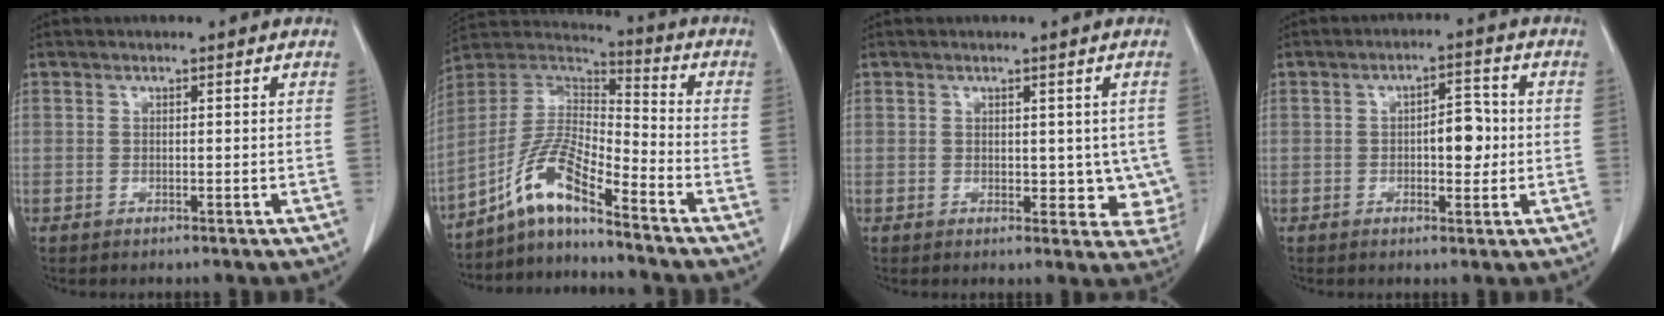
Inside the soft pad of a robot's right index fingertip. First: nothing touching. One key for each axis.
{"total": 10.5, "fx": -7.6, "fy": 0.7, "fz": 7.2, "tx": -0.161, "ty": 0.015, "tz": -0.145}
{"total": 5.2, "fx": 0.7, "fy": 3.5, "fz": 3.8, "tx": -0.013, "ty": -0.004, "tz": 0.016}
{"total": 4.9, "fx": 0.0, "fy": 2.3, "fz": 4.4, "tx": -0.056, "ty": 0.011, "tz": 0.004}